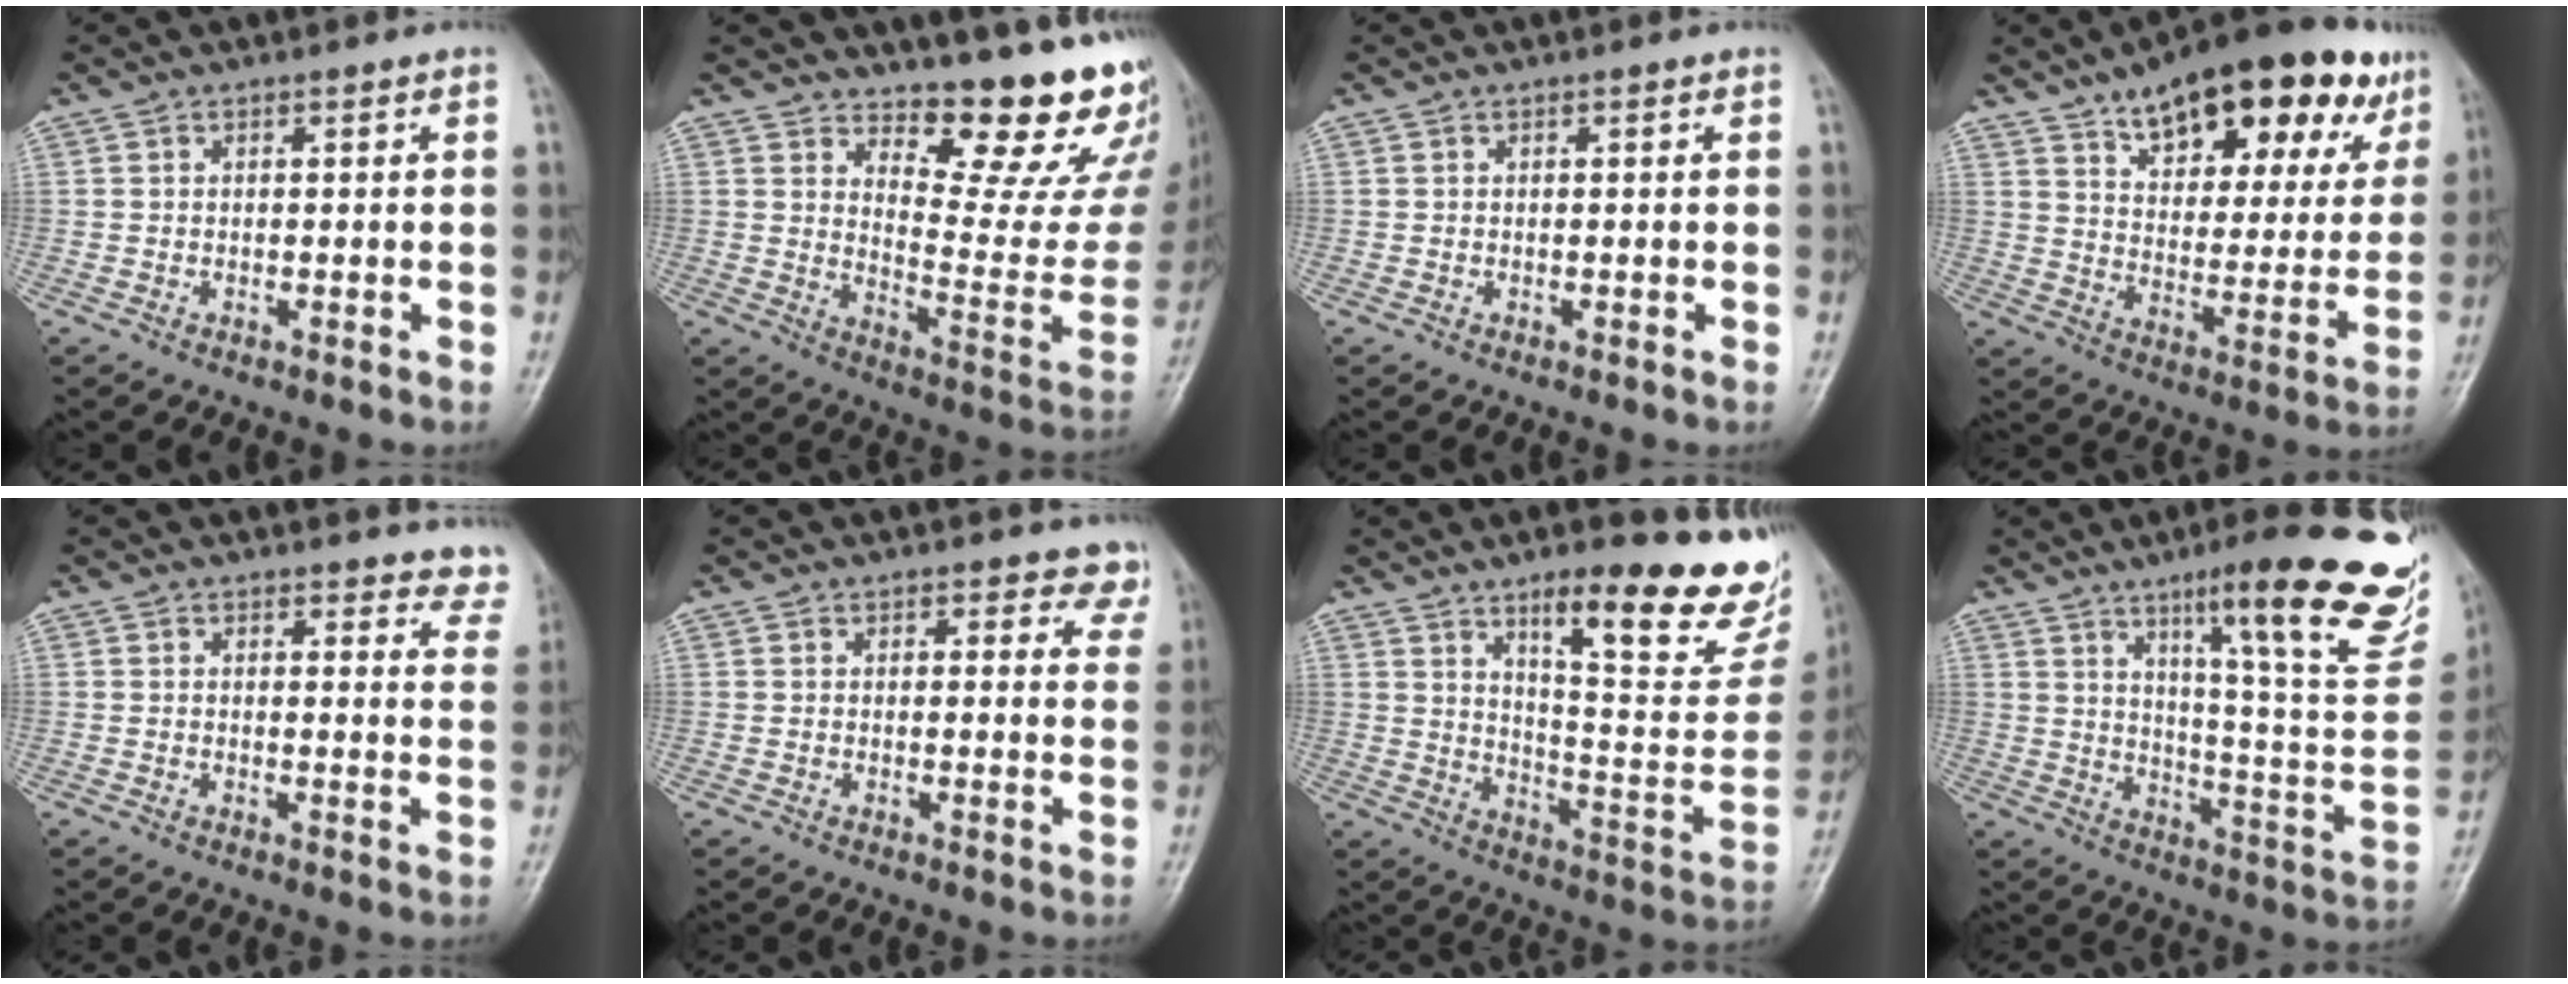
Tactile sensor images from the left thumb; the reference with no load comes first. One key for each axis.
{"total": 16.9, "fx": 14.6, "fy": 3.5, "fz": 7.7, "tx": -0.058, "ty": -0.164, "tz": 0.191}
{"total": 0.0}
{"total": 25.1, "fx": 15.8, "fy": 10.5, "fz": 16.4, "tx": -0.193, "ty": -0.035, "tz": 0.229}
{"total": 8.0, "fx": 7.5, "fy": 2.6, "fz": 0.8, "tx": 0.046, "ty": -0.037, "tz": 0.051}
{"total": 5.2, "fx": 4.4, "fy": 2.4, "fz": 1.5, "tx": 0.023, "ty": -0.021, "tz": 0.036}
{"total": 24.2, "fx": 15.9, "fy": 6.3, "fz": 17.1, "tx": -0.186, "ty": -0.091, "tz": 0.227}
{"total": 25.9, "fx": 15.8, "fy": 4.3, "fz": 20.2, "tx": -0.246, "ty": -0.067, "tz": 0.222}